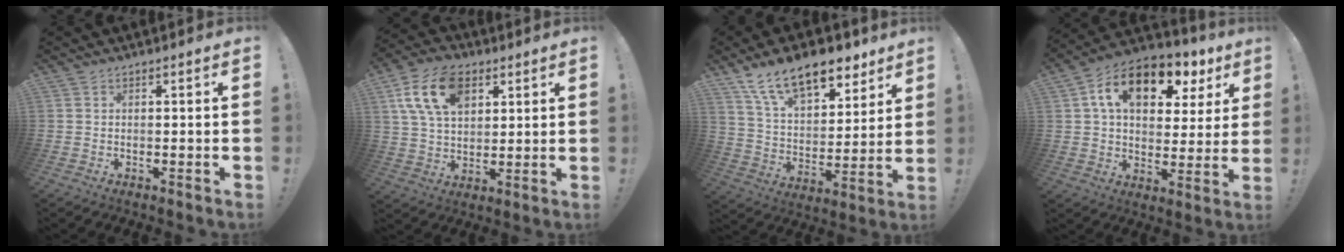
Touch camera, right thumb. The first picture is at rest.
{"total": 16.0, "force": [7.1, 10.2, 10.1], "torque": [-0.191, -0.013, 0.134]}
{"total": 18.4, "force": [12.1, 9.2, 10.3], "torque": [-0.164, -0.073, 0.218]}
{"total": 16.5, "force": [7.8, 9.7, 10.8], "torque": [-0.173, -0.026, 0.136]}